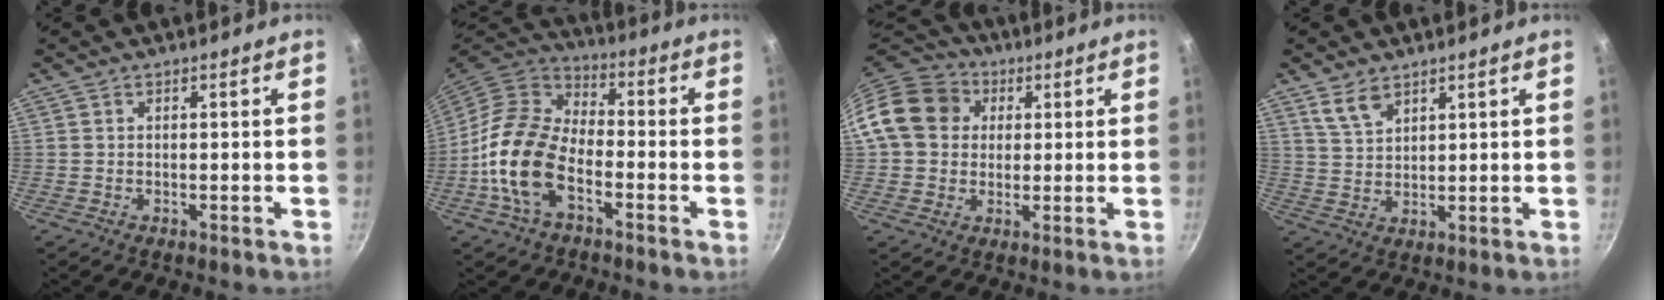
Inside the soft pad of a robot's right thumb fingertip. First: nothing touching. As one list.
[{"total": 15.7, "force": [-5.3, 9.0, 11.6], "torque": [-0.201, 0.040, -0.118]}, {"total": 14.7, "force": [3.3, 12.4, 7.1], "torque": [-0.111, 0.025, 0.044]}, {"total": 5.0, "force": [3.5, 2.5, 2.6], "torque": [-0.046, -0.015, 0.076]}]